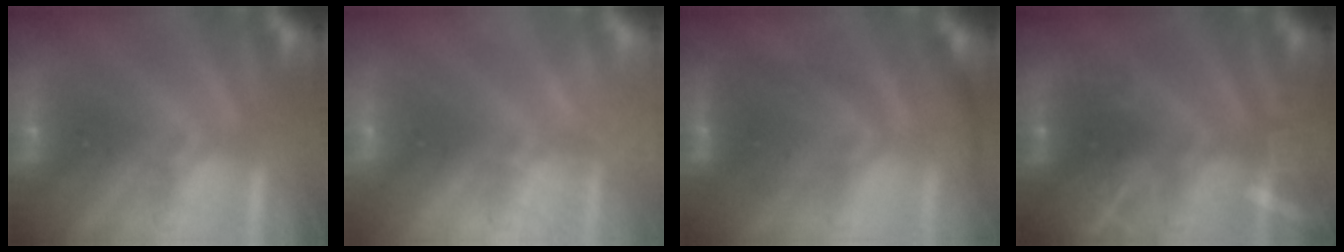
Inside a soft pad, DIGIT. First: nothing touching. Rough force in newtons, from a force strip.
{"total": 2.4}
{"total": 2.3}
{"total": 2.9}